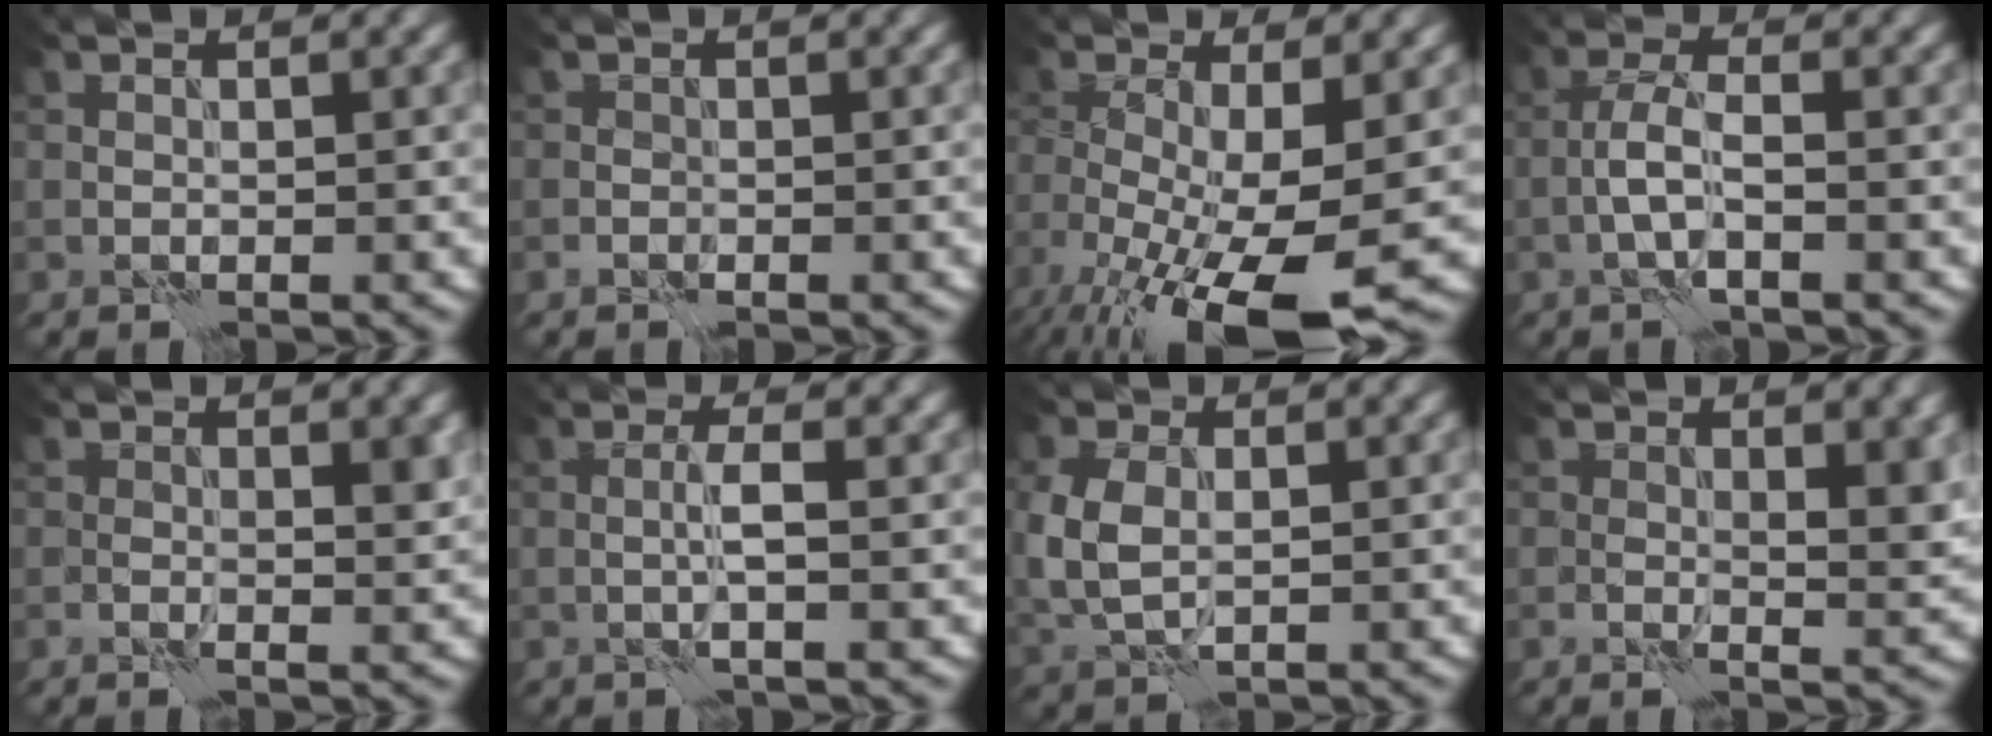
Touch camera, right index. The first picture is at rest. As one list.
[{"total": 0.6, "force": [-0.4, 0.3, 0.2], "torque": [-0.002, 0.001, -0.008]}, {"total": 11.3, "force": [-4.5, 3.8, 9.6], "torque": [-0.179, -0.041, -0.073]}, {"total": 3.0, "force": [-1.0, 0.8, 2.7], "torque": [-0.058, 0.007, -0.024]}, {"total": 2.1, "force": [0.0, 1.0, 1.8], "torque": [-0.023, -0.004, 0.000]}, {"total": 2.1, "force": [-0.2, 0.1, 2.1], "torque": [-0.044, 0.004, -0.007]}, {"total": 4.5, "force": [0.1, 3.0, 3.4], "torque": [-0.095, 0.000, 0.001]}, {"total": 3.6, "force": [0.4, 1.7, 3.2], "torque": [-0.043, -0.005, 0.008]}]